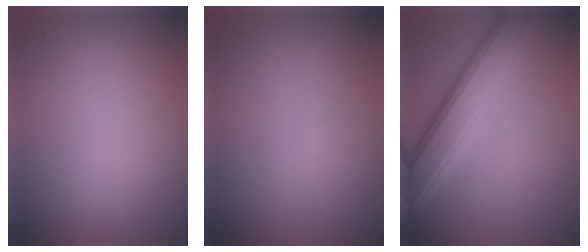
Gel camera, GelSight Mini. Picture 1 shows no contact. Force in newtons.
{"total": 0.0}
{"total": 7.0, "press": 7.0, "slide": 0.1}